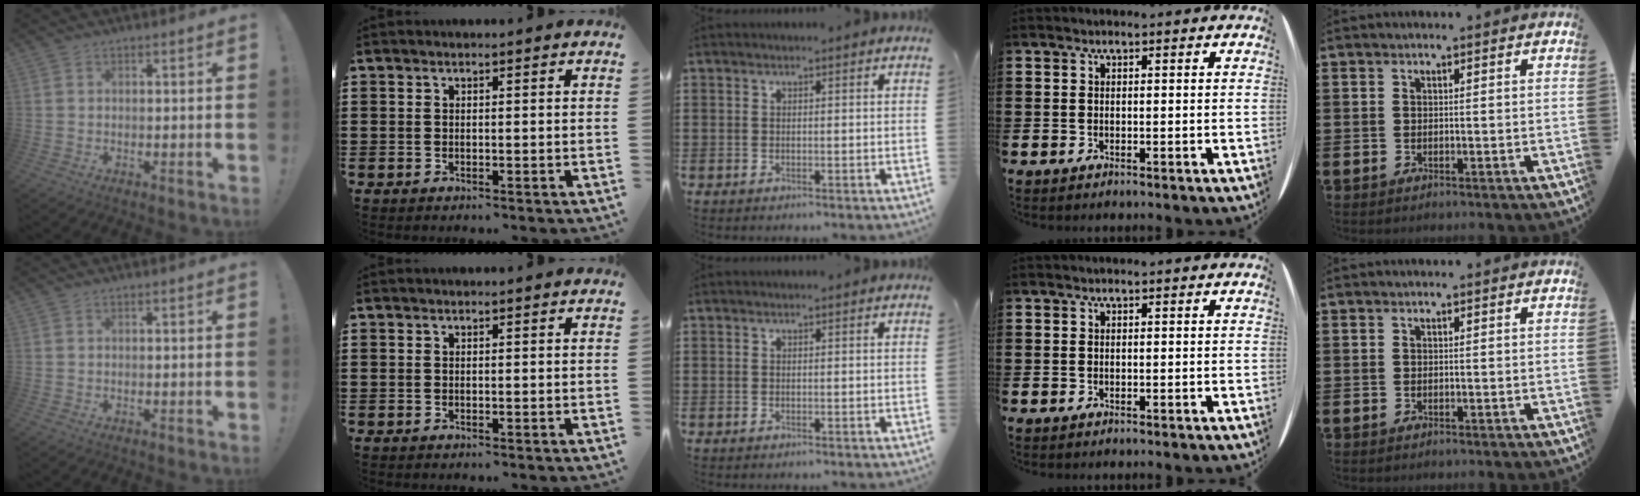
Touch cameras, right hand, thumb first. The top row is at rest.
{}